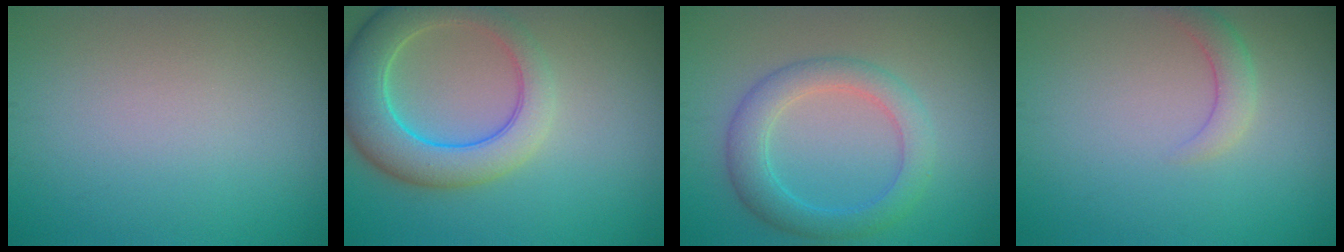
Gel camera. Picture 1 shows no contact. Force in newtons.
{"total": 7.1, "press": 7.1, "slide": 0.6}
{"total": 4.2, "press": 4.2, "slide": 0.0}
{"total": 1.9, "press": 1.9, "slide": 0.2}